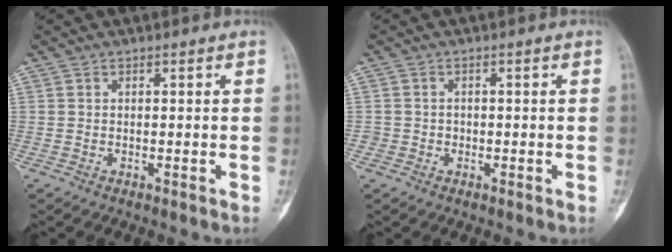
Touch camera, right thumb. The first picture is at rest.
{"total": 1.5, "force": [-0.4, 1.4, 0.0], "torque": [0.013, 0.009, -0.010]}